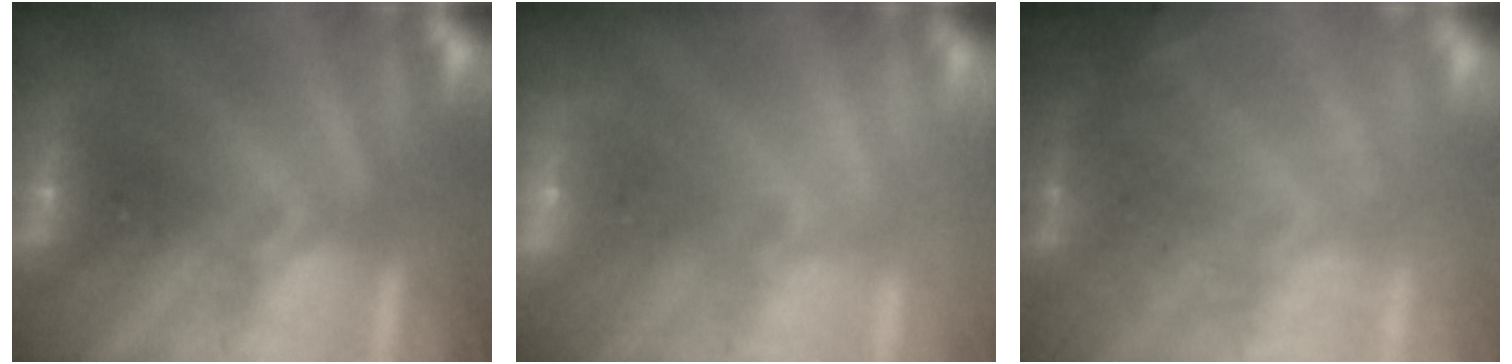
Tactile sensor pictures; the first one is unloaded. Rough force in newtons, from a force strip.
{"total": 2.4}
{"total": 6.9}